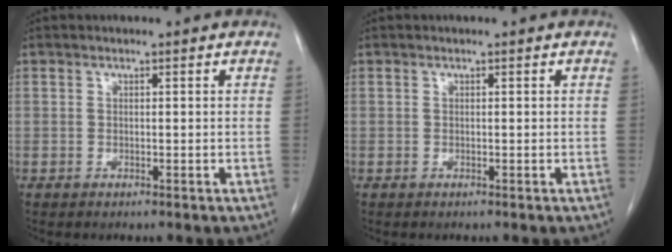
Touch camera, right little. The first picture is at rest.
{"total": 0.0}